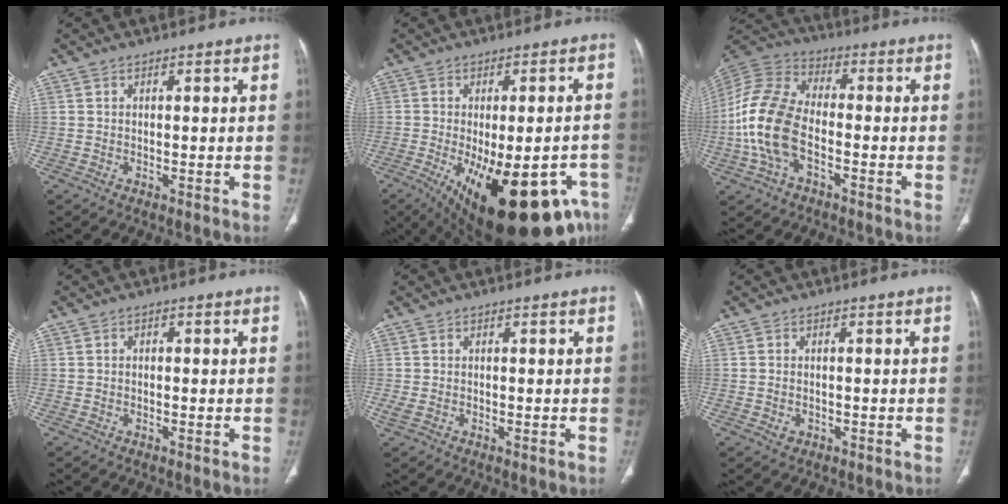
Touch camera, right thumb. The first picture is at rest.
{"total": 24.8, "force": [-11.7, 10.1, 19.3], "torque": [-0.221, -0.003, -0.144]}
{"total": 14.8, "force": [-3.5, 8.6, 11.6], "torque": [-0.253, 0.032, -0.072]}
{"total": 0.8, "force": [0.0, 0.6, 0.5], "torque": [-0.003, 0.003, -0.004]}
{"total": 1.6, "force": [-0.3, 0.8, 1.4], "torque": [-0.040, -0.001, 0.000]}
{"total": 1.6, "force": [-0.5, 1.3, 0.9], "torque": [-0.016, 0.007, -0.002]}